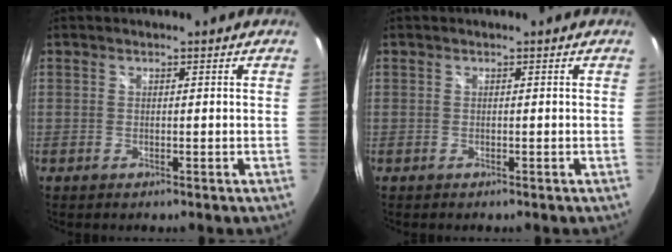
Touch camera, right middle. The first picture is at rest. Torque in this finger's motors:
{"motor_torque": [-0.39, -0.04, 0.02, 0.01]}